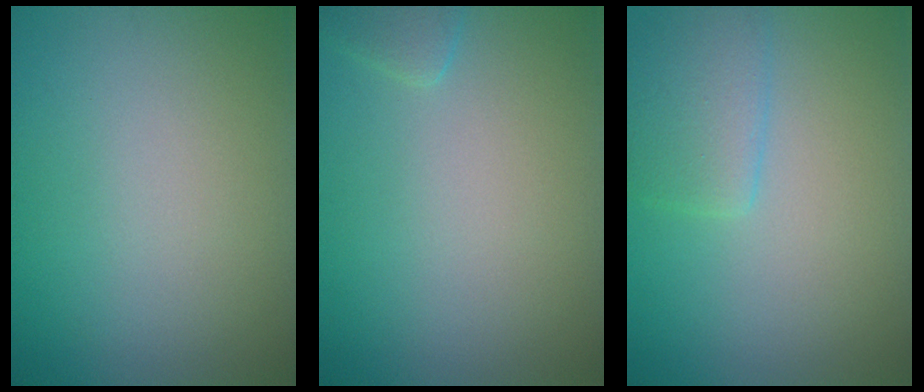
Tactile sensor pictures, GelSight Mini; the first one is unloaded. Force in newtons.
{"total": 1.4, "press": 1.4, "slide": 0.1}
{"total": 2.8, "press": 2.8, "slide": 0.3}